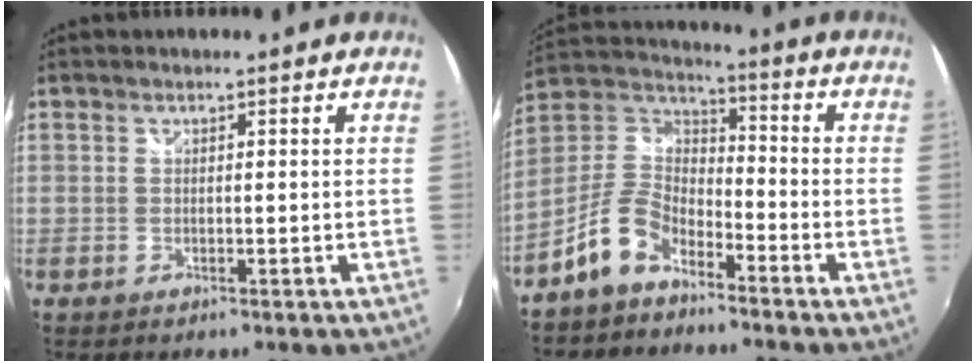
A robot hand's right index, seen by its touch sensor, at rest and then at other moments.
{"total": 9.9, "force": [-6.3, 4.9, 5.8], "torque": [-0.131, 0.023, -0.128]}